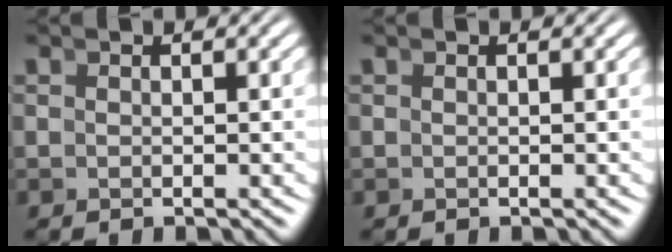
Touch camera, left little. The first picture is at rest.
{"total": 0.0}